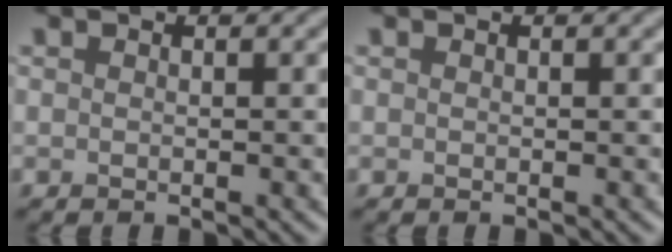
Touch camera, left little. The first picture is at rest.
{"total": 0.0}